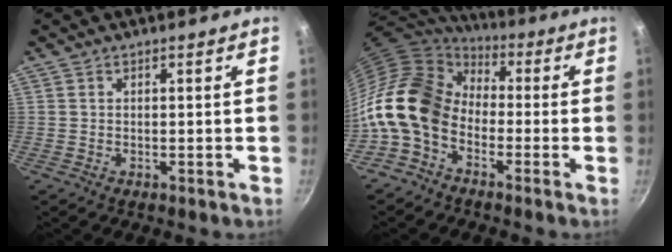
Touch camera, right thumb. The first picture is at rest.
{"total": 15.9, "force": [-2.5, 11.5, 10.7], "torque": [-0.178, 0.040, -0.070]}